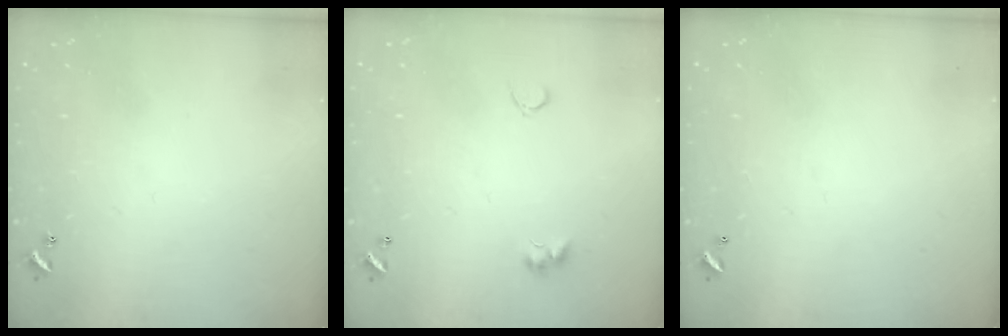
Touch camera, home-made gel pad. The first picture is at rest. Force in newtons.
{"total": 3.8, "press": 3.8, "slide": 0.5}
{"total": 2.9, "press": 2.9, "slide": 0.1}